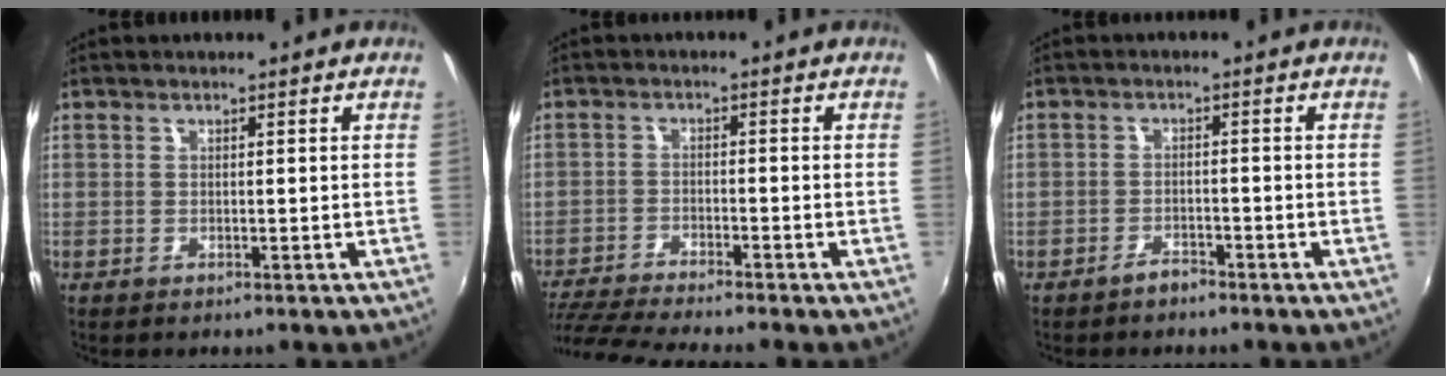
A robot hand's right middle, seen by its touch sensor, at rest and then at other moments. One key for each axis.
{"total": 10.2, "fx": -9.2, "fy": -0.4, "fz": 4.4, "tx": -0.110, "ty": -0.026, "tz": -0.162}
{"total": 2.1, "fx": -1.9, "fy": 0.7, "fz": 0.5, "tx": -0.014, "ty": 0.005, "tz": -0.030}